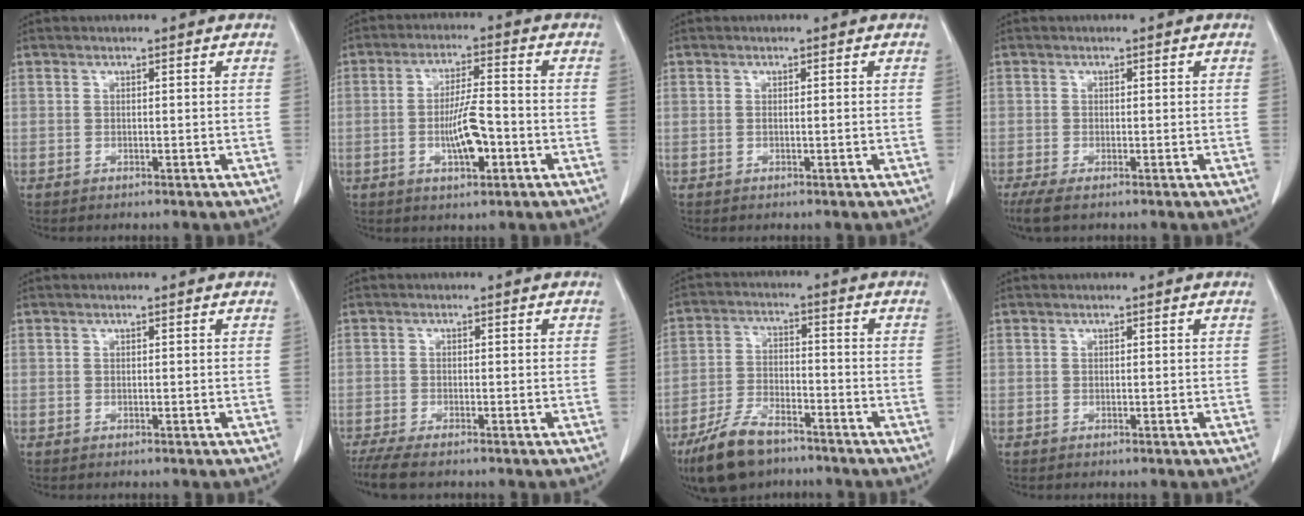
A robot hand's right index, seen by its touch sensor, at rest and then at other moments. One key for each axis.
{"total": 7.3, "fx": -2.2, "fy": 1.5, "fz": 6.8, "tx": -0.128, "ty": 0.002, "tz": -0.037}
{"total": 0.6, "fx": -0.1, "fy": 0.0, "fz": 0.5, "tx": -0.012, "ty": 0.000, "tz": -0.001}
{"total": 2.9, "fx": -1.8, "fy": 0.8, "fz": 2.2, "tx": -0.048, "ty": -0.008, "tz": -0.031}
{"total": 0.0}
{"total": 5.1, "fx": -4.1, "fy": 1.0, "fz": 2.9, "tx": -0.051, "ty": -0.013, "tz": -0.068}
{"total": 10.1, "fx": -7.5, "fy": 4.0, "fz": 5.6, "tx": -0.118, "ty": -0.015, "tz": -0.138}
{"total": 0.0}